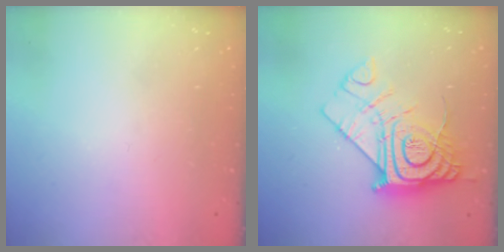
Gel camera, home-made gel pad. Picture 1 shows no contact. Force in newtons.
{"total": 15.9, "press": 15.8, "slide": 1.7}